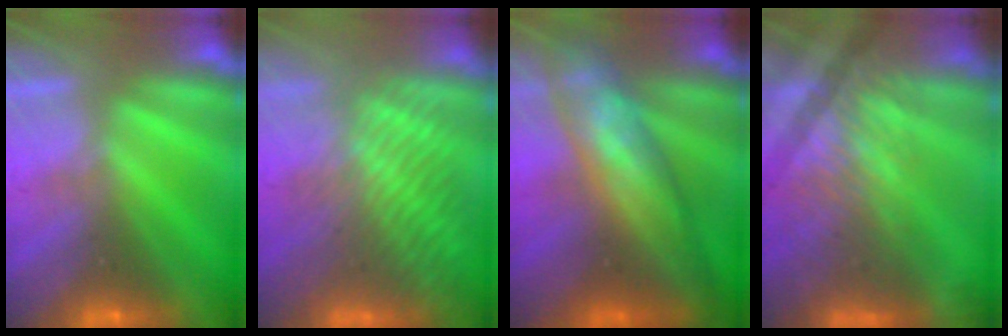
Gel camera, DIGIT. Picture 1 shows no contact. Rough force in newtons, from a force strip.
{"total": 3.8}
{"total": 7.4}
{"total": 4.7}